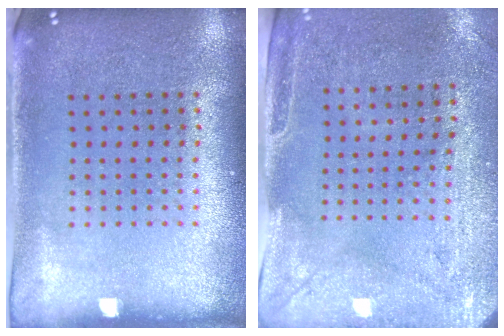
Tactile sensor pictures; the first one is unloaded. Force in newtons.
{"total": 3.0, "press": 2.4, "slide": 1.7}